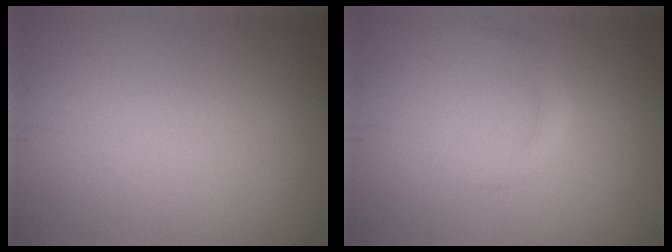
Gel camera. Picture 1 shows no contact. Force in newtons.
{"total": 1.1, "press": 1.1, "slide": 0.1}